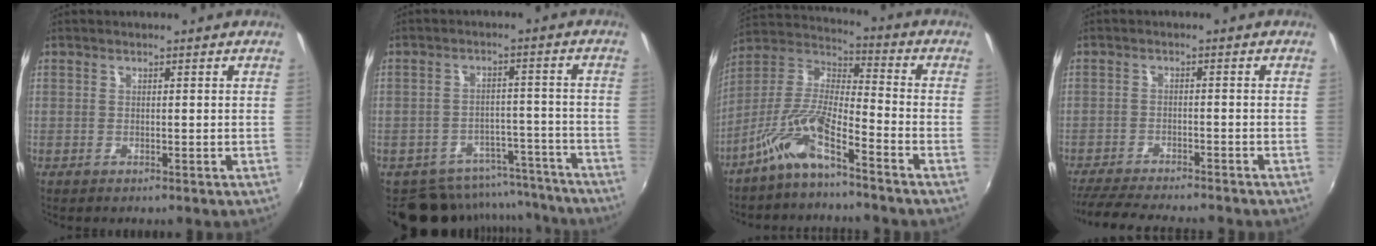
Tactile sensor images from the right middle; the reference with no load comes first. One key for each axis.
{"total": 13.2, "fx": -11.8, "fy": 5.5, "fz": 2.2, "tx": -0.039, "ty": 0.038, "tz": -0.148}
{"total": 9.4, "fx": -6.4, "fy": 1.4, "fz": 6.7, "tx": -0.142, "ty": 0.013, "tz": -0.129}
{"total": 11.4, "fx": -10.3, "fy": 1.2, "fz": 4.6, "tx": -0.112, "ty": -0.021, "tz": -0.168}